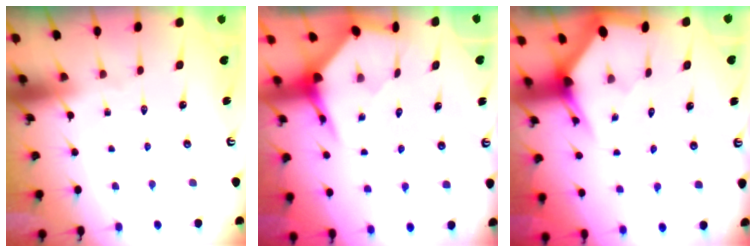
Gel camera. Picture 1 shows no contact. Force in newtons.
{"total": 4.0, "press": 3.9, "slide": 0.4}
{"total": 2.8, "press": 2.8, "slide": 0.1}